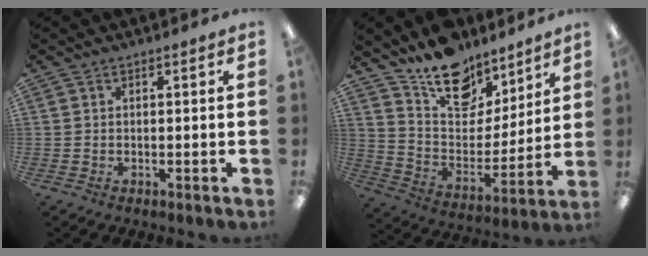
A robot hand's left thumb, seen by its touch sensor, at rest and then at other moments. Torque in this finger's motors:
{"motor_torque": [0.21, 0.19, 1.39, -1.38, 0.11]}